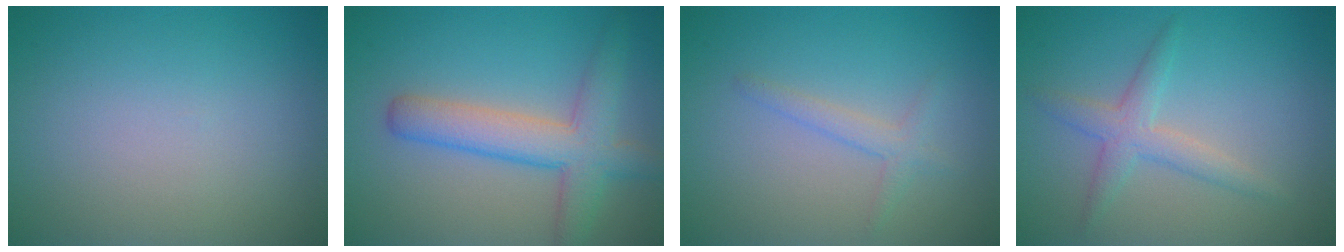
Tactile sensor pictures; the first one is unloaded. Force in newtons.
{"total": 5.5, "press": 5.5, "slide": 0.2}
{"total": 1.6, "press": 1.6, "slide": 0.1}
{"total": 2.6, "press": 2.6, "slide": 0.2}